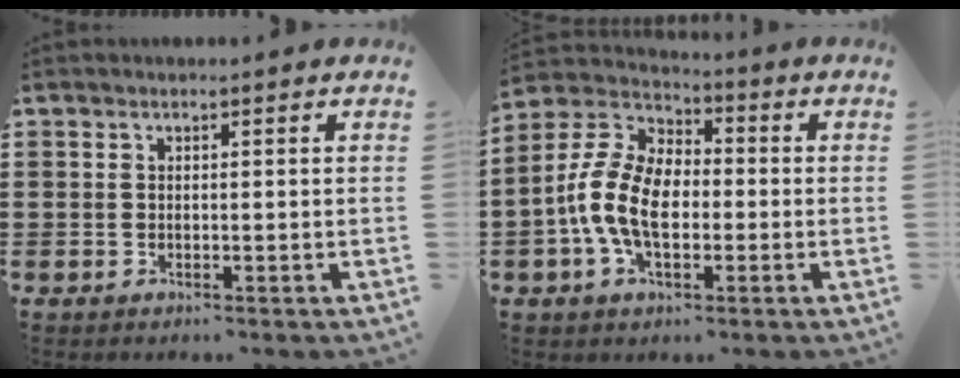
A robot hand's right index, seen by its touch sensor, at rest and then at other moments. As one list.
[{"total": 10.5, "force": [-2.3, 6.2, 8.1], "torque": [-0.202, 0.002, -0.049]}]